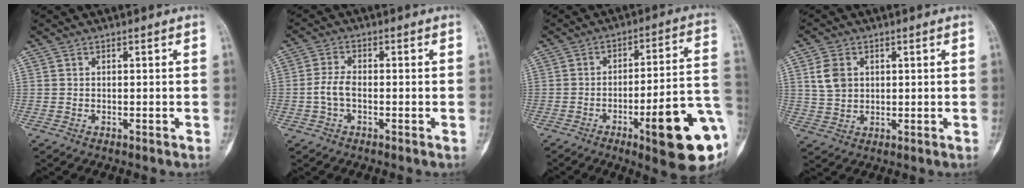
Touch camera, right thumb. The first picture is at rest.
{"total": 3.8, "force": [-1.0, 2.0, 3.0], "torque": [-0.067, 0.014, -0.022]}
{"total": 19.9, "force": [-6.8, 3.9, 18.3], "torque": [-0.200, 0.026, -0.085]}
{"total": 5.4, "force": [1.6, 4.2, 3.1], "torque": [-0.047, -0.001, 0.035]}